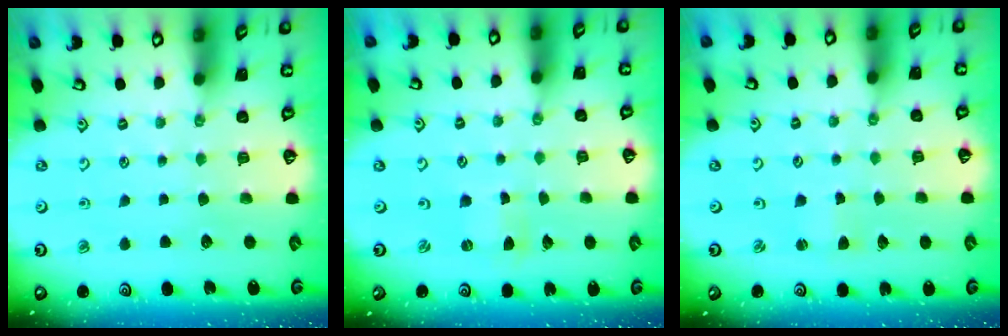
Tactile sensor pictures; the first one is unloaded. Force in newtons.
{"total": 0.0}
{"total": 2.2, "press": 2.2, "slide": 0.2}